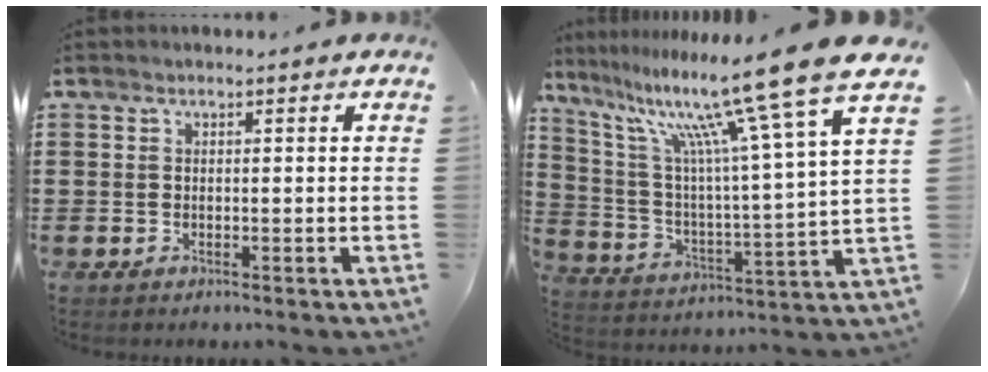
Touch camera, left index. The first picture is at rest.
{"total": 15.6, "force": [11.5, 0.4, 10.5], "torque": [-0.218, -0.078, 0.177]}